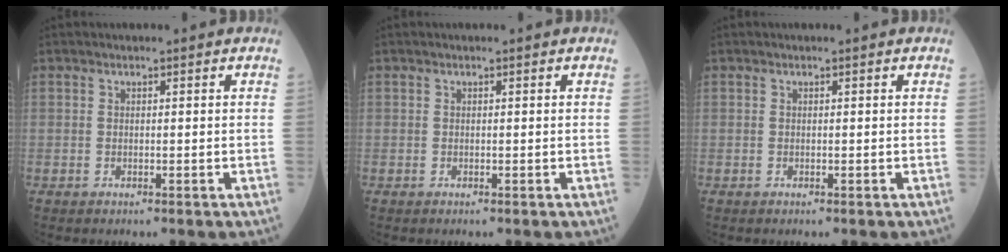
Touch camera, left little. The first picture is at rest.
{"total": 0.0}
{"total": 0.0}